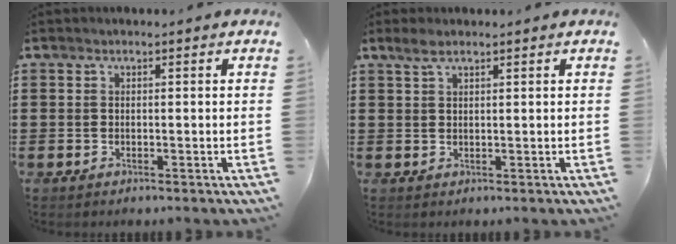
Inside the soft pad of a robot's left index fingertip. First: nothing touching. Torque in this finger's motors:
{"motor_torque": [2.00, 0.14, 0.01, 0.04]}